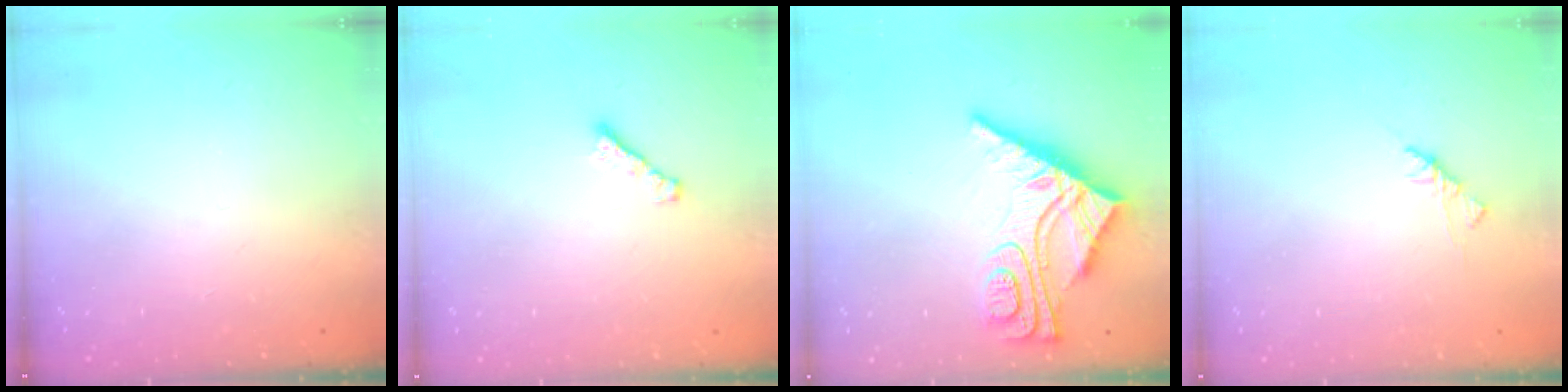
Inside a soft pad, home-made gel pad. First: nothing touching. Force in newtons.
{"total": 1.8, "press": 1.7, "slide": 0.6}
{"total": 12.9, "press": 12.8, "slide": 1.3}
{"total": 1.9, "press": 1.7, "slide": 0.6}